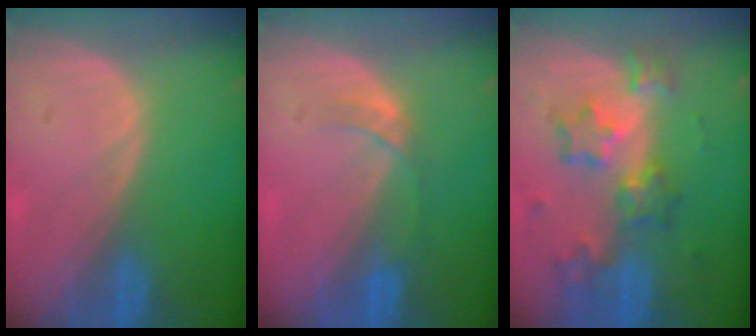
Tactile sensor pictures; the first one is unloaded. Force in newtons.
{"total": 3.0, "press": 2.7, "slide": 1.3}
{"total": 8.3, "press": 7.3, "slide": 4.1}